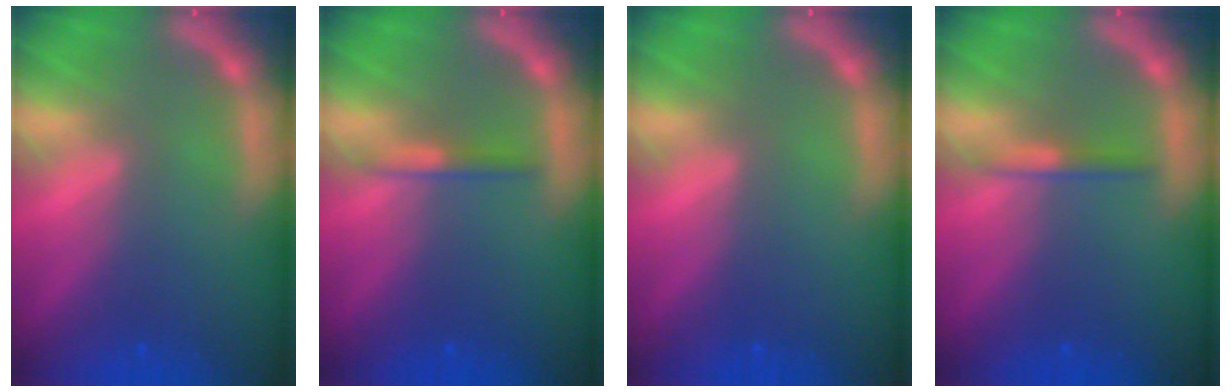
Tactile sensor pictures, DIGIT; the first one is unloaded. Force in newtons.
{"total": 1.4}
{"total": 0.0}
{"total": 1.4}